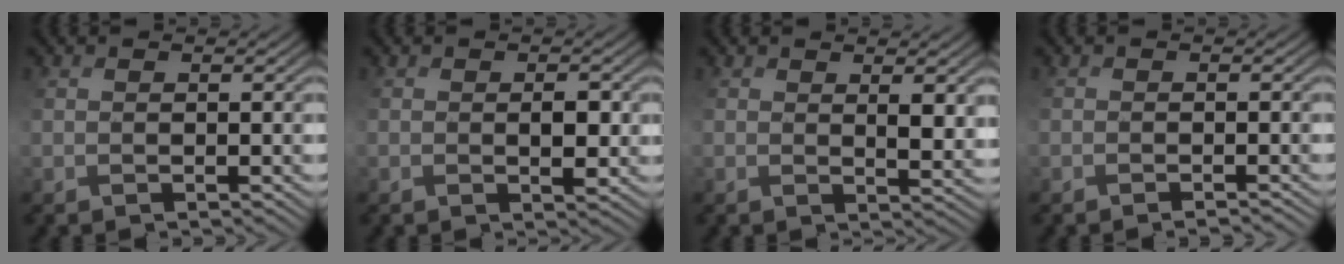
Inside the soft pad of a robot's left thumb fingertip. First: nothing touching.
{"total": 2.9, "force": [0.3, 1.6, 2.3], "torque": [-0.042, -0.001, 0.010]}
{"total": 4.0, "force": [1.8, 1.5, 3.2], "torque": [-0.064, -0.003, 0.038]}
{"total": 1.8, "force": [-1.6, 0.3, 0.6], "torque": [-0.003, 0.000, -0.024]}